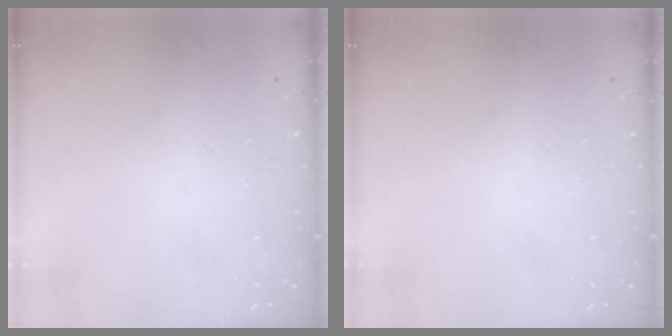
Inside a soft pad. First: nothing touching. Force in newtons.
{"total": 0.0}